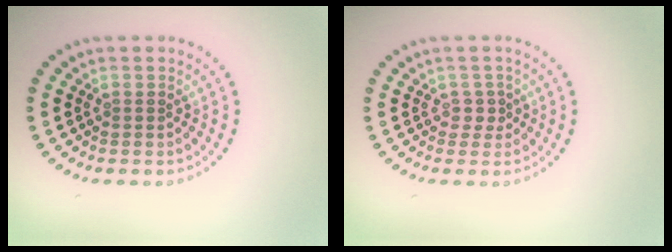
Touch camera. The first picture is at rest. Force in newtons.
{"total": 1.3, "press": 0.9, "slide": 0.8}